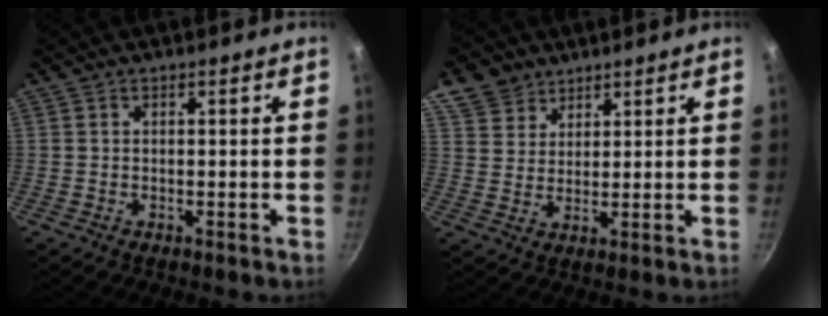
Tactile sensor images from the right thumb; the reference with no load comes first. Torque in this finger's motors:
{"motor_torque": [-1.43, 1.63, 0.38, -0.15, 0.23]}